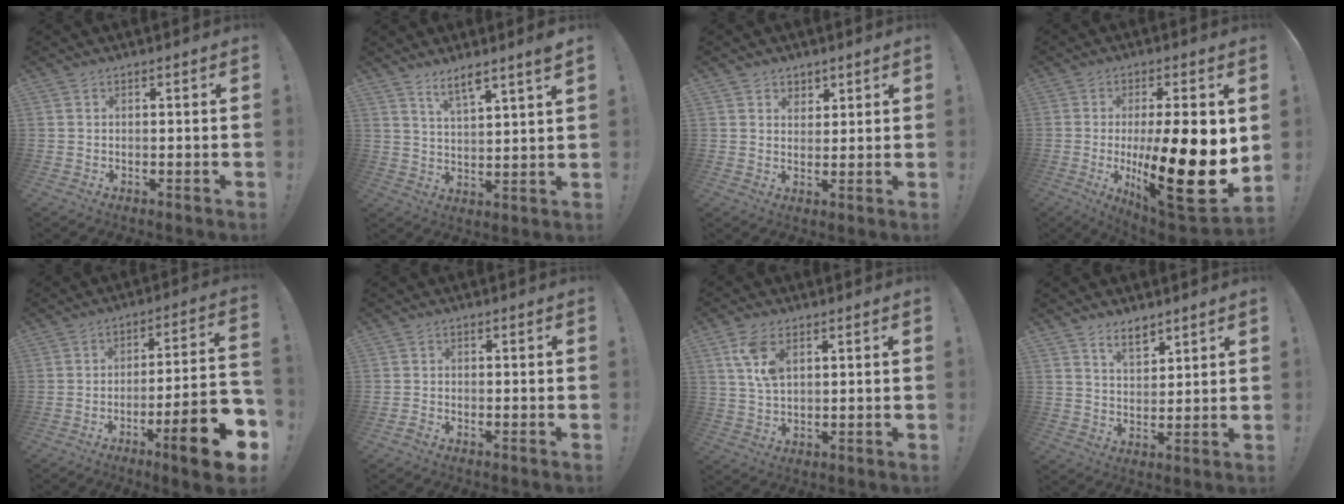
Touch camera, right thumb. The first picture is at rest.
{"total": 6.2, "force": [5.1, 0.5, 3.5], "torque": [-0.057, -0.032, 0.086]}
{"total": 3.5, "force": [2.4, 2.6, 0.1], "torque": [0.001, -0.013, 0.042]}
{"total": 23.4, "force": [-1.6, 4.9, 22.8], "torque": [-0.374, -0.017, -0.017]}
{"total": 17.5, "force": [-8.2, 2.4, 15.2], "torque": [-0.222, 0.040, -0.124]}
{"total": 1.4, "force": [-1.3, 0.2, 0.5], "torque": [-0.014, 0.006, -0.023]}
{"total": 7.9, "force": [3.6, 4.0, 5.8], "torque": [-0.101, -0.014, 0.064]}
{"total": 6.4, "force": [5.0, 2.9, 2.9], "torque": [-0.048, -0.028, 0.090]}